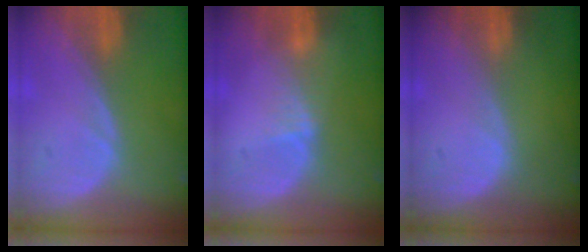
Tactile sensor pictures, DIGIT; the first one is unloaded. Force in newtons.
{"total": 1.9, "press": 1.9, "slide": 0.2}
{"total": 0.0}